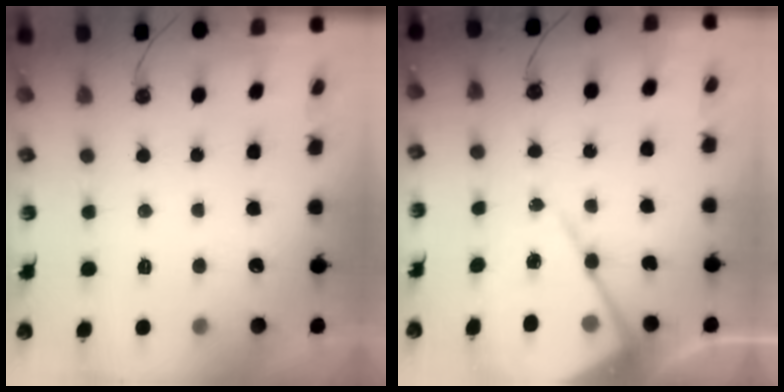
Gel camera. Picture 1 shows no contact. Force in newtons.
{"total": 14.5, "press": 14.4, "slide": 1.1}